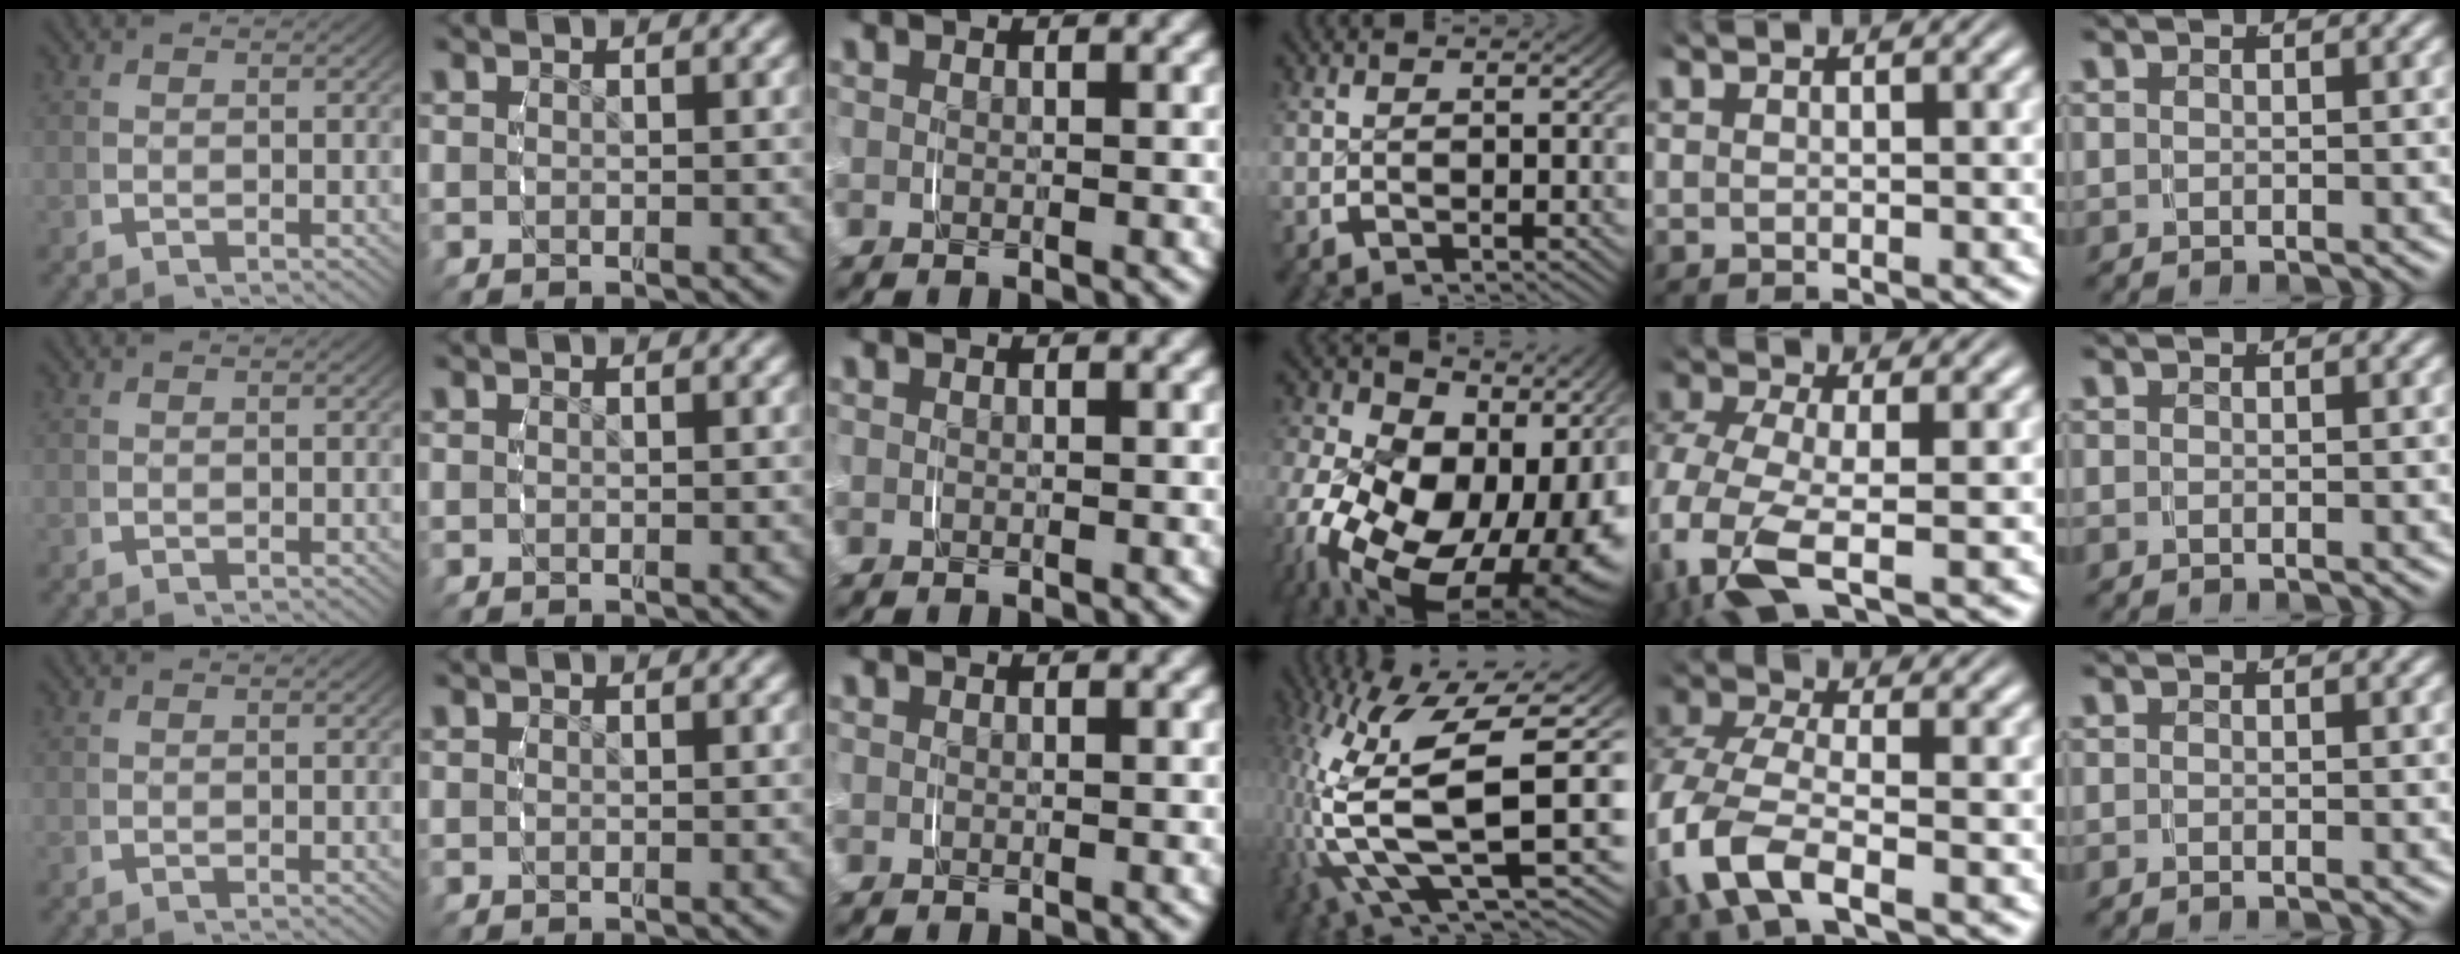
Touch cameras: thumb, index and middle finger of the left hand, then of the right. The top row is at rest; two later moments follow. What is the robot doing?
{"motion": "grasp_and_lifting", "object": "shoes"}